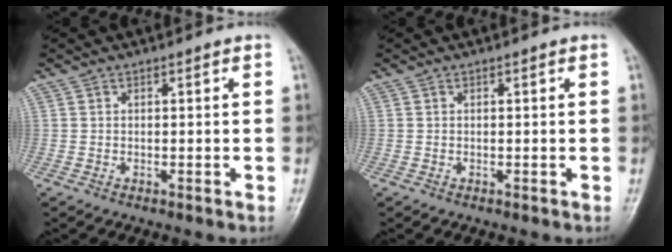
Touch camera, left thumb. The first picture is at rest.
{"total": 0.0}